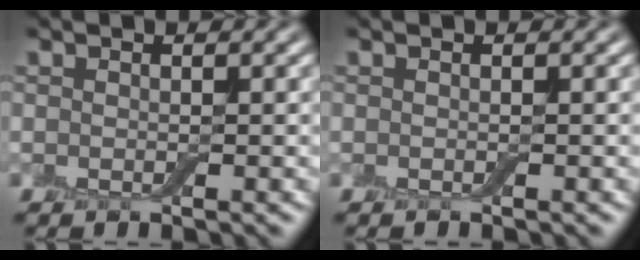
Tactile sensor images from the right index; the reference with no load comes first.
{"total": 0.0}